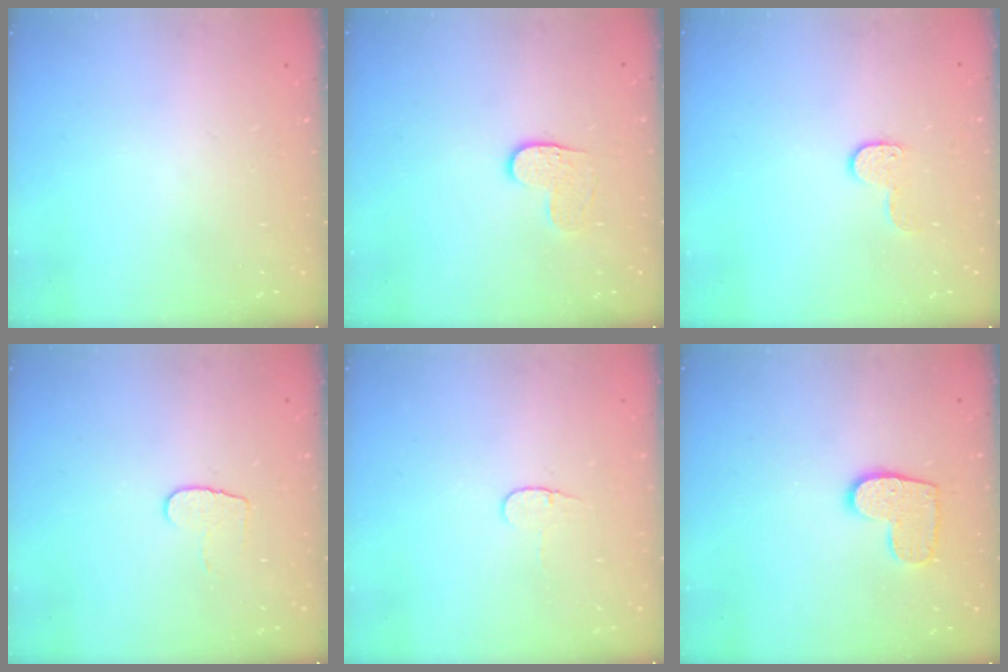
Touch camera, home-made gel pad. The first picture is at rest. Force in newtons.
{"total": 4.0, "press": 3.9, "slide": 0.4}
{"total": 5.9, "press": 5.9, "slide": 0.5}
{"total": 6.6, "press": 6.6, "slide": 0.6}
{"total": 3.7, "press": 3.6, "slide": 0.4}
{"total": 9.8, "press": 9.8, "slide": 0.3}